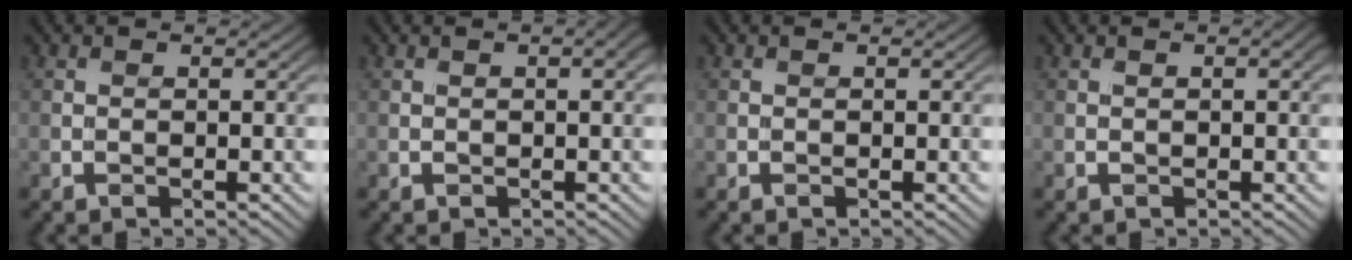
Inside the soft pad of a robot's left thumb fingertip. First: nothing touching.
{"total": 2.4, "force": [0.5, 0.7, 2.3], "torque": [-0.032, 0.005, 0.010]}
{"total": 0.0}
{"total": 1.7, "force": [0.3, 0.6, 1.6], "torque": [-0.025, 0.002, 0.006]}